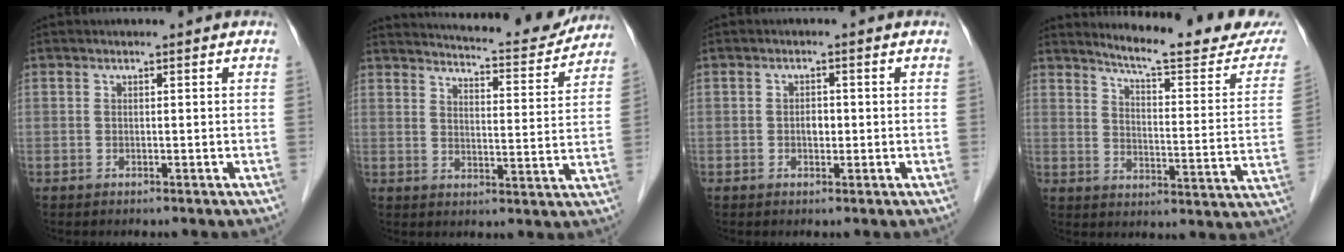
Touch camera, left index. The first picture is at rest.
{"total": 15.9, "force": [15.0, 2.0, 4.6], "torque": [-0.063, -0.029, 0.186]}
{"total": 1.6, "force": [-0.3, 1.1, 1.2], "torque": [-0.018, 0.001, -0.006]}
{"total": 18.3, "force": [17.0, 0.9, 6.6], "torque": [-0.091, -0.087, 0.205]}